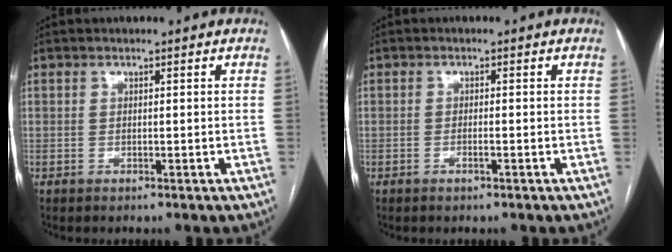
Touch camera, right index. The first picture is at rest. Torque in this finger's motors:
{"motor_torque": [0.03, 0.24, -0.04, 0.00]}